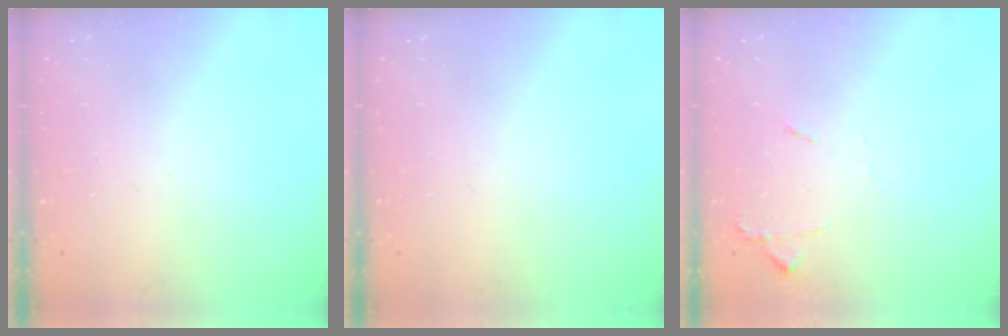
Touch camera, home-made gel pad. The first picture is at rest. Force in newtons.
{"total": 0.0}
{"total": 7.8, "press": 7.7, "slide": 0.7}